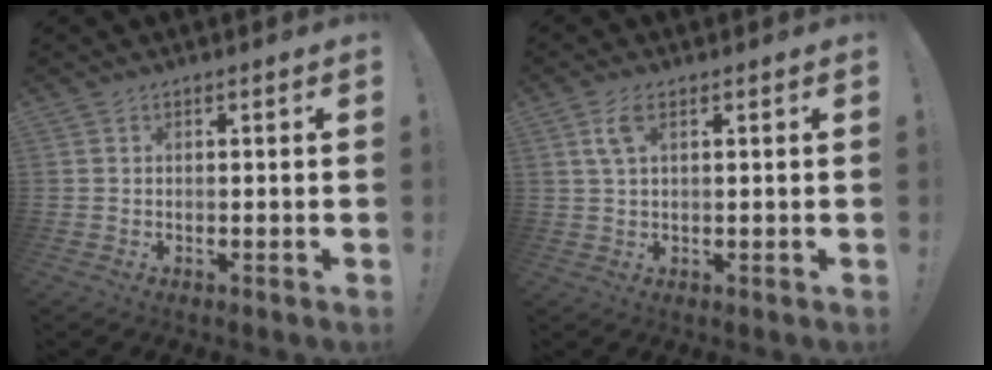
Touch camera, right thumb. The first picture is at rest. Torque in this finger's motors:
{"motor_torque": [-0.16, 0.20, 0.23, 0.32, 0.06]}